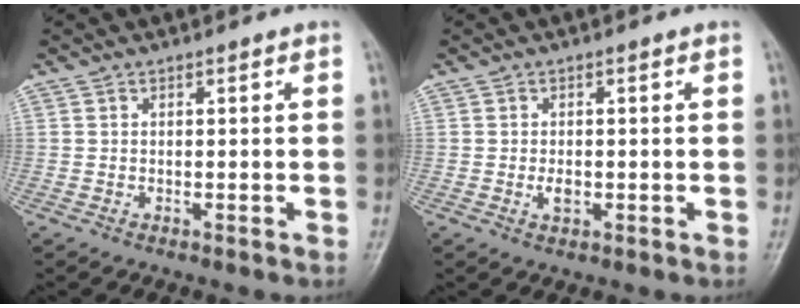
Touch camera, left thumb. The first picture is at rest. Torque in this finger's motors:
{"motor_torque": [0.21, 0.43, 0.36, -0.10, 0.01]}